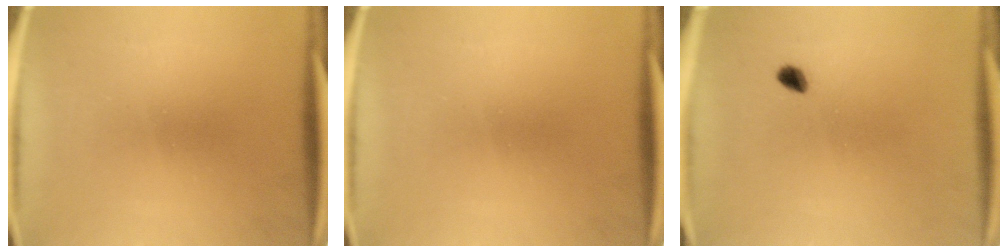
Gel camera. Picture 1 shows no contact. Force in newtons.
{"total": 0.0}
{"total": 1.7}